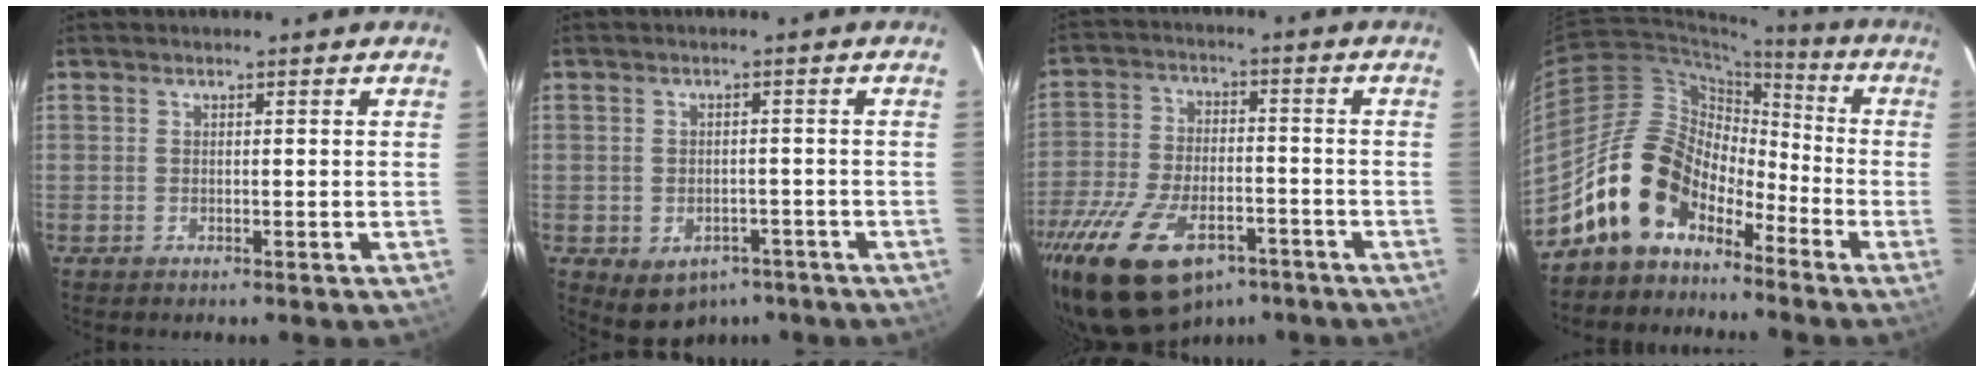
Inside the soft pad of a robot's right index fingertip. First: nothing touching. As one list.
[{"total": 7.5, "force": [-4.4, 5.4, 2.7], "torque": [-0.049, 0.006, -0.039]}, {"total": 21.1, "force": [-13.1, 10.7, 12.6], "torque": [-0.267, -0.026, -0.220]}, {"total": 13.6, "force": [-9.3, 8.1, 5.8], "torque": [-0.104, 0.025, -0.165]}]